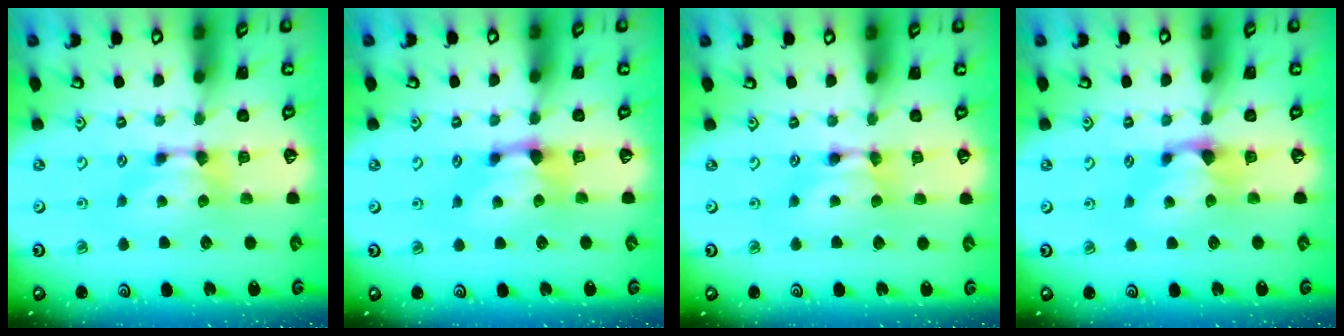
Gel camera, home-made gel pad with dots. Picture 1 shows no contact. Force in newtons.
{"total": 1.1, "press": 0.4, "slide": 1.0}
{"total": 1.5, "press": 1.5, "slide": 0.2}
{"total": 1.0, "press": 0.1, "slide": 1.0}